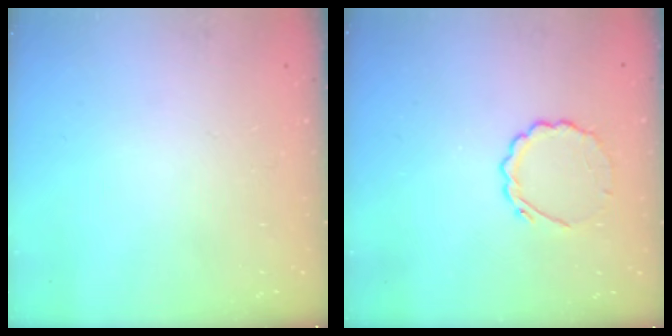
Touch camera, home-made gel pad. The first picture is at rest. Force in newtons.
{"total": 5.6, "press": 5.4, "slide": 1.7}